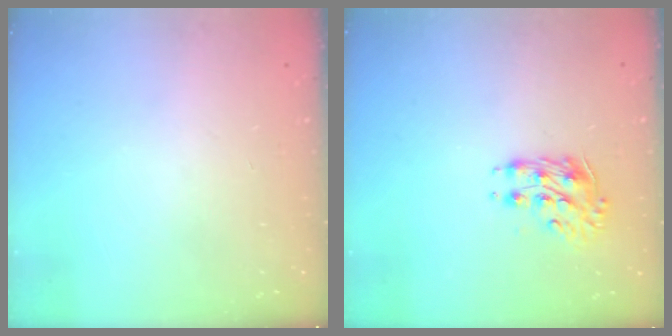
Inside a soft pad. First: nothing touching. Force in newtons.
{"total": 9.4, "press": 9.4, "slide": 0.9}